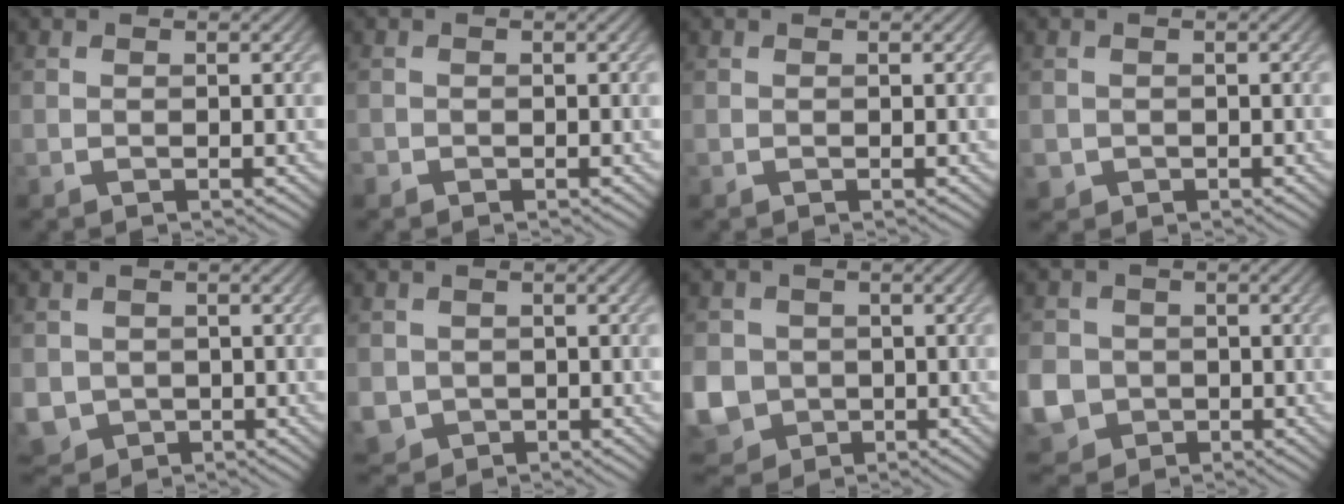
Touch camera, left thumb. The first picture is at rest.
{"total": 0.7, "force": [-0.5, 0.5, 0.0], "torque": [-0.001, -0.004, -0.011]}
{"total": 0.0}
{"total": 1.3, "force": [-0.4, 1.3, 0.1], "torque": [-0.001, -0.010, -0.009]}
{"total": 3.6, "force": [-0.5, 3.4, 1.1], "torque": [-0.044, -0.023, -0.011]}
{"total": 2.9, "force": [-0.5, 2.7, 0.7], "torque": [-0.030, -0.020, -0.010]}
{"total": 7.6, "force": [-1.4, 6.9, 2.8], "torque": [-0.102, -0.030, -0.045]}
{"total": 6.9, "force": [-1.6, 6.2, 2.4], "torque": [-0.090, -0.023, -0.050]}